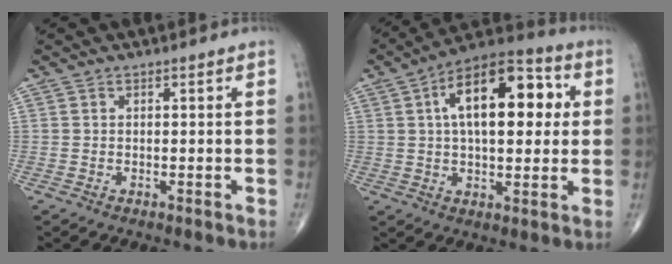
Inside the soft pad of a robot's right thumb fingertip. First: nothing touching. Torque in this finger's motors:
{"motor_torque": [0.84, 3.82, 1.71, 0.17, 0.58]}